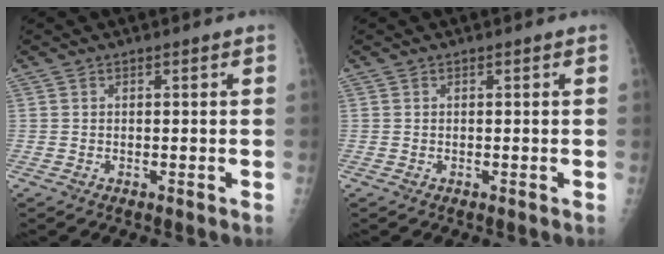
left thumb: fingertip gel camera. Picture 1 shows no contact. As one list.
[{"total": 0.0}]